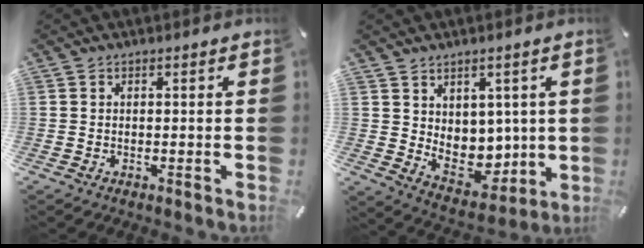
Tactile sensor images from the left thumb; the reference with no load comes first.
{"total": 7.8, "force": [3.1, 6.7, 2.5], "torque": [-0.024, -0.047, 0.070]}